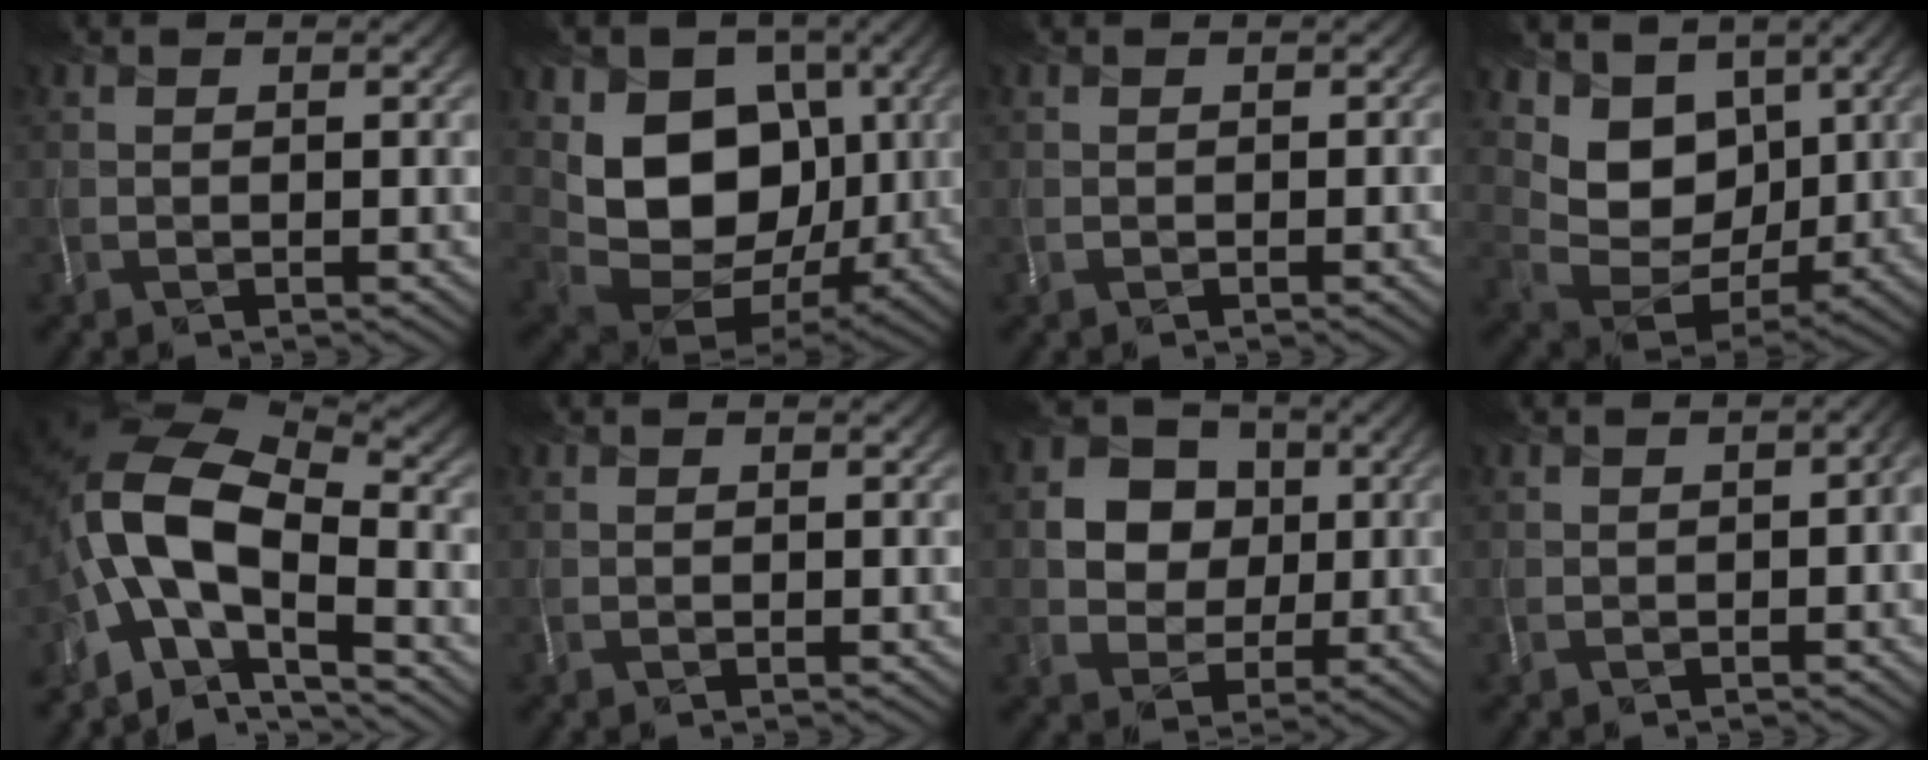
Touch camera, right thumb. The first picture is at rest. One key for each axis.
{"total": 12.4, "fx": 2.2, "fy": 9.9, "fz": 7.1, "tx": -0.134, "ty": -0.027, "tz": 0.043}
{"total": 0.0}
{"total": 9.3, "fx": 4.9, "fy": 6.7, "fz": 4.1, "tx": -0.096, "ty": -0.020, "tz": 0.087}
{"total": 13.4, "fx": -4.1, "fy": 6.9, "fz": 10.7, "tx": -0.216, "ty": -0.010, "tz": -0.084}
{"total": 0.0}
{"total": 7.0, "fx": 1.3, "fy": 6.4, "fz": 2.7, "tx": -0.076, "ty": 0.003, "tz": 0.012}
{"total": 1.8, "fx": -0.3, "fy": 0.7, "fz": 1.7, "tx": -0.020, "ty": -0.001, "tz": 0.001}